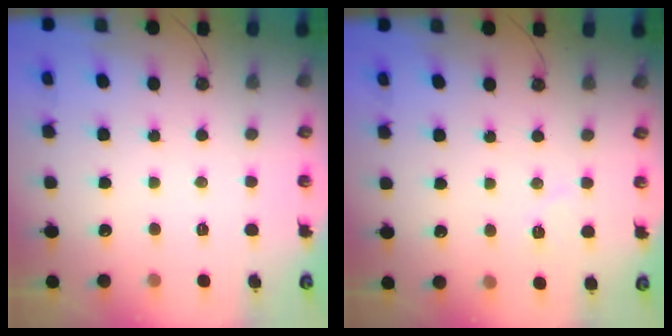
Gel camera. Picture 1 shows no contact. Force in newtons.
{"total": 5.7, "press": 5.4, "slide": 1.8}